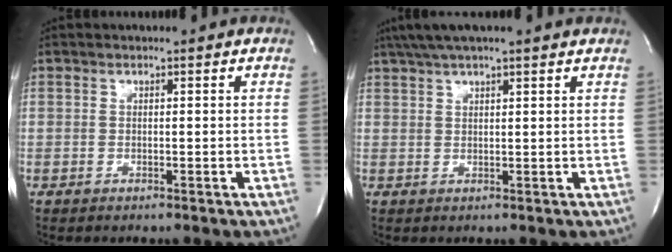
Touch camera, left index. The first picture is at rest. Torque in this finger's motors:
{"motor_torque": [1.05, -1.09, 0.46, 0.16]}